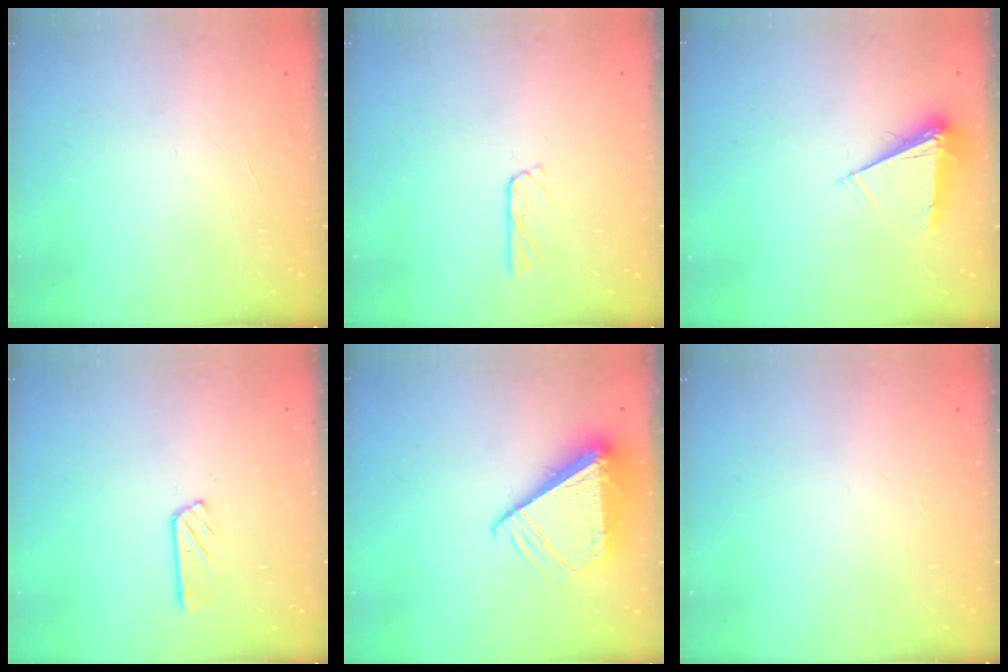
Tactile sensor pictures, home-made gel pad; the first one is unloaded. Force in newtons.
{"total": 2.8, "press": 2.8, "slide": 0.3}
{"total": 7.2, "press": 7.2, "slide": 0.8}
{"total": 4.2, "press": 4.2, "slide": 0.4}
{"total": 9.8, "press": 9.7, "slide": 1.1}
{"total": 0.0}